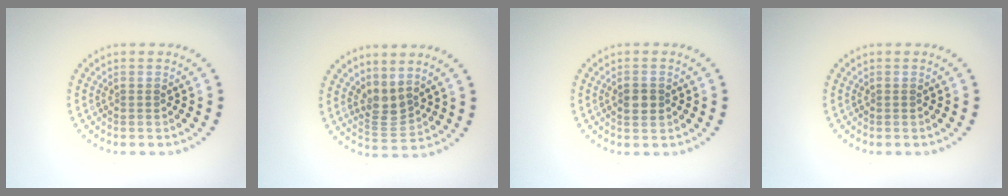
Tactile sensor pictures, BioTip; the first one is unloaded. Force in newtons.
{"total": 2.3, "press": 1.9, "slide": 1.4}
{"total": 1.7, "press": 1.7, "slide": 0.1}
{"total": 0.0}